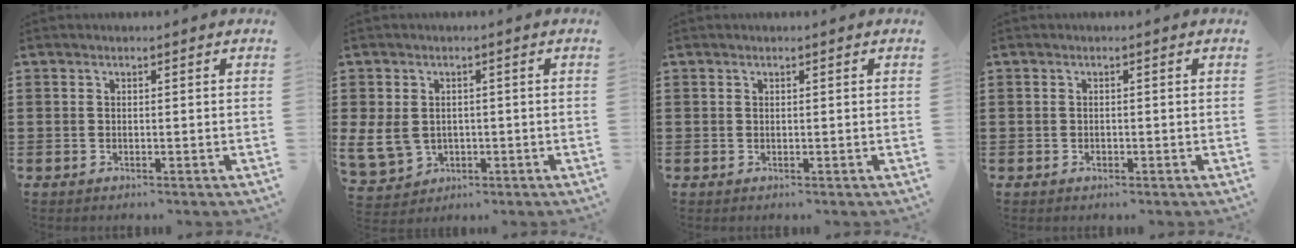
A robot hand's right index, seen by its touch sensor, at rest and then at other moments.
{"total": 4.8, "force": [-0.3, 4.3, 2.1], "torque": [-0.073, 0.002, -0.008]}
{"total": 0.0}
{"total": 0.5, "force": [-0.3, 0.4, 0.2], "torque": [-0.003, -0.001, -0.005]}